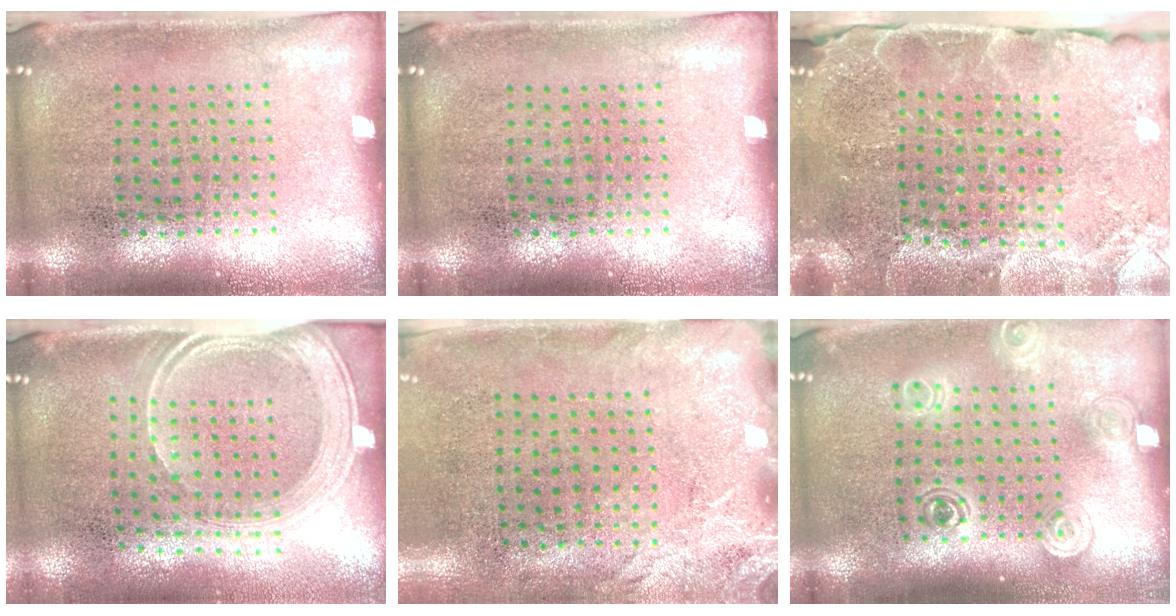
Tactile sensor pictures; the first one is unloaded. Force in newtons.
{"total": 0.0}
{"total": 3.1, "press": 3.1, "slide": 0.4}
{"total": 1.9, "press": 1.6, "slide": 1.1}
{"total": 2.6, "press": 2.0, "slide": 1.6}
{"total": 1.4, "press": 1.2, "slide": 0.8}